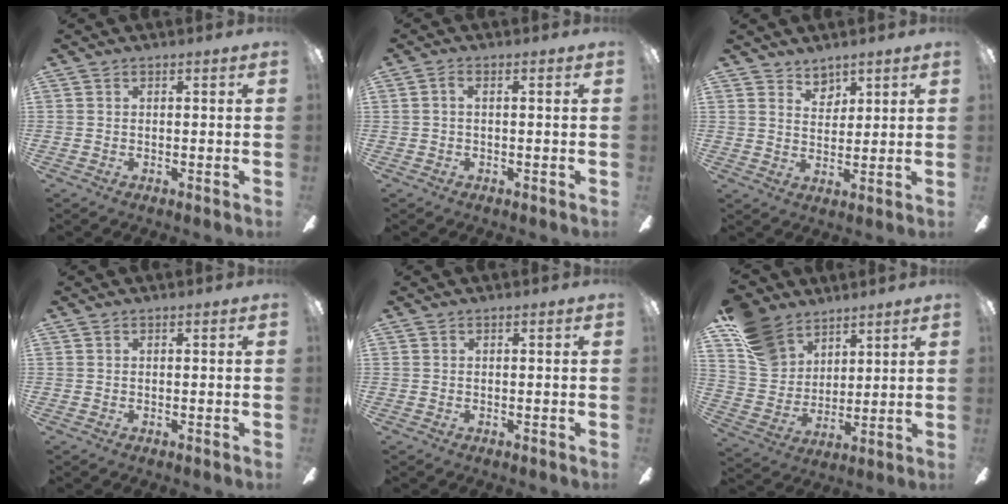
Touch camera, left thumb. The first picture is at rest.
{"total": 1.5, "force": [0.0, 0.6, 1.4], "torque": [-0.027, 0.007, -0.002]}
{"total": 4.7, "force": [4.0, 2.5, 0.5], "torque": [-0.006, -0.020, 0.073]}
{"total": 0.0}
{"total": 0.0}
{"total": 14.7, "force": [10.1, 9.6, 4.9], "torque": [-0.116, -0.040, 0.205]}